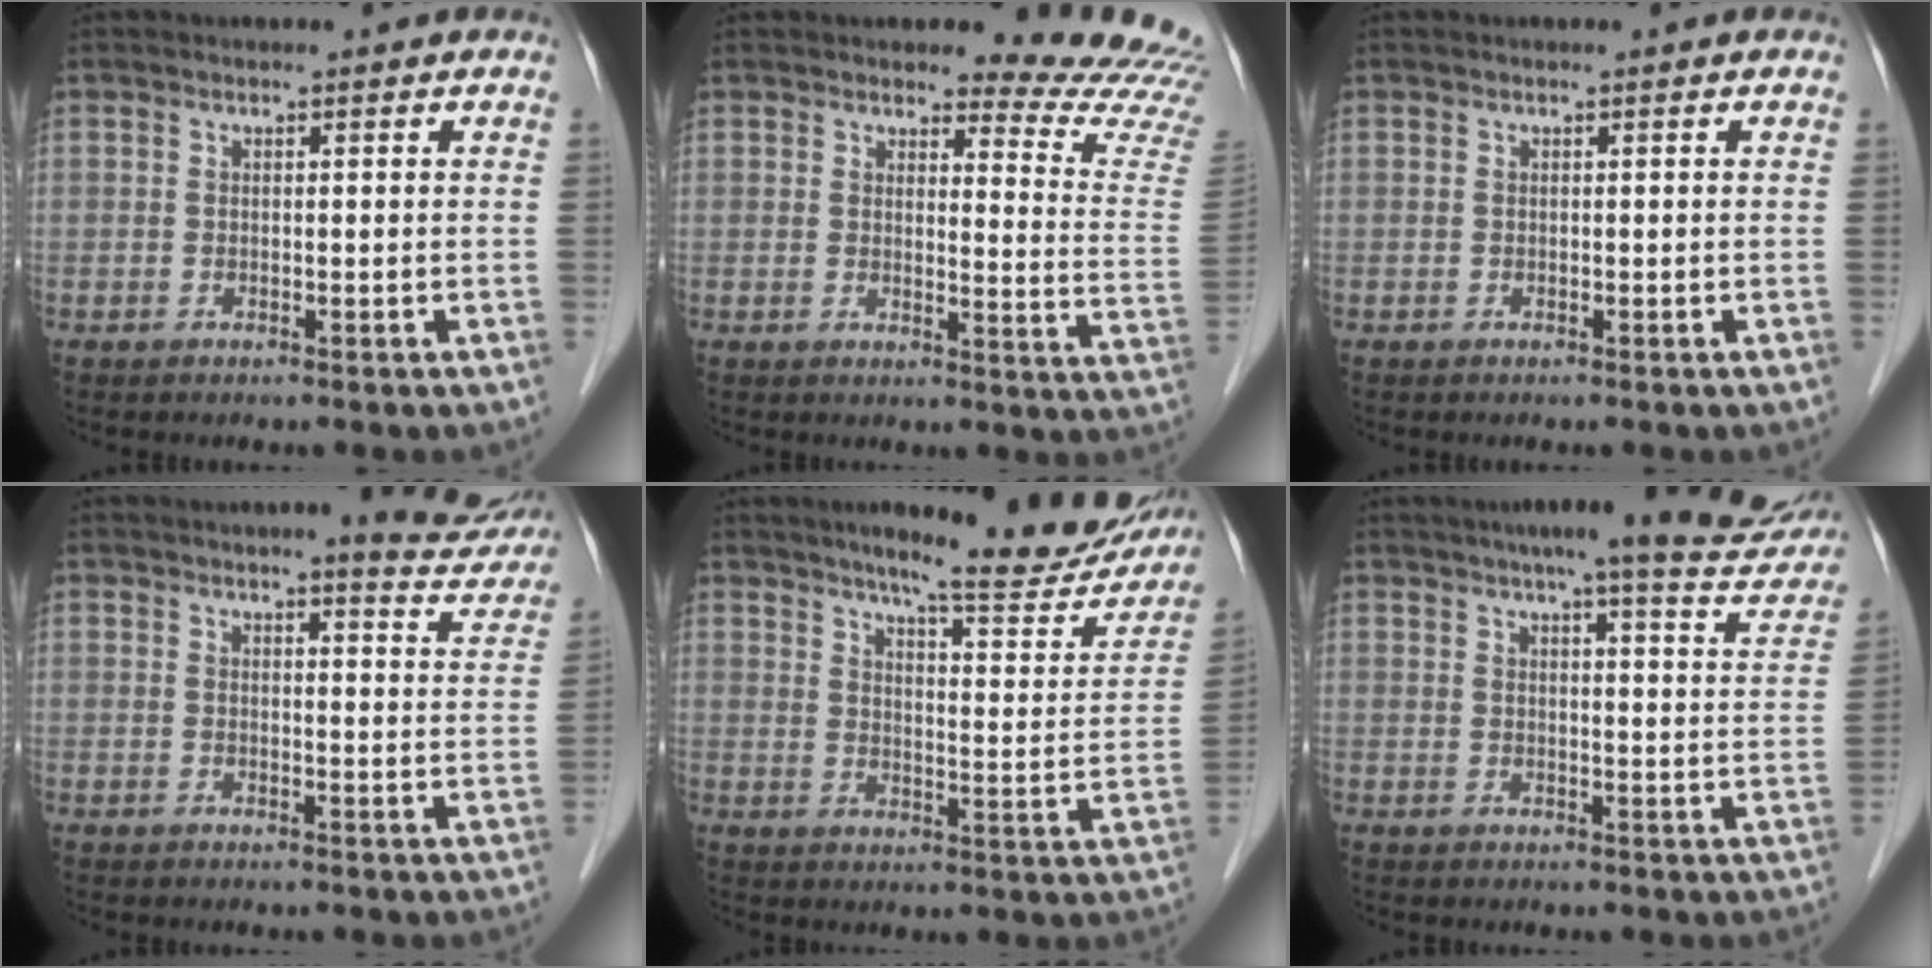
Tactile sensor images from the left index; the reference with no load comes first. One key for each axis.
{"total": 12.9, "fx": 12.7, "fy": 0.8, "fz": 2.3, "tx": -0.004, "ty": -0.122, "tz": 0.110}
{"total": 0.0}
{"total": 9.3, "fx": 8.5, "fy": 1.1, "fz": 3.8, "tx": -0.032, "ty": -0.017, "tz": 0.082}
{"total": 17.3, "fx": 15.1, "fy": 2.2, "fz": 8.1, "tx": -0.099, "ty": -0.033, "tz": 0.188}
{"total": 17.5, "fx": 15.3, "fy": 2.0, "fz": 8.2, "tx": -0.097, "ty": -0.013, "tz": 0.175}